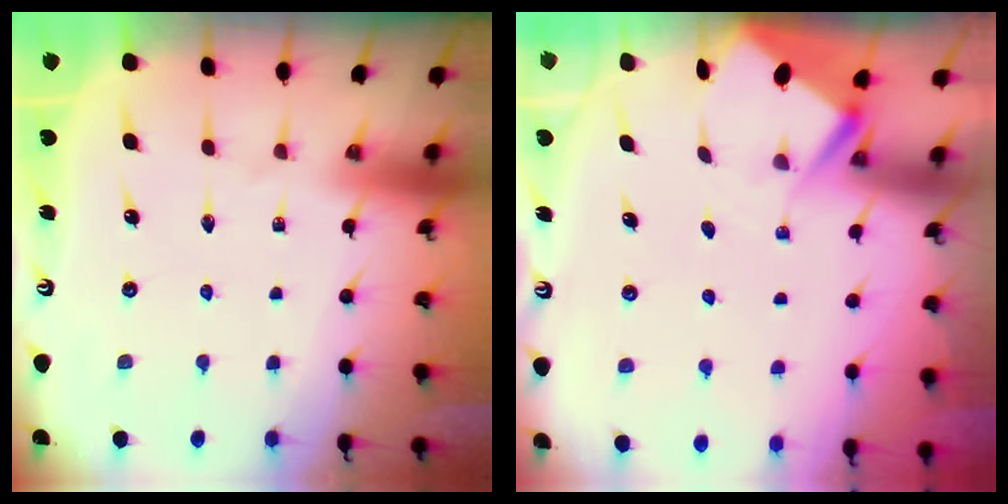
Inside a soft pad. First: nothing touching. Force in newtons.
{"total": 2.8, "press": 2.8, "slide": 0.4}